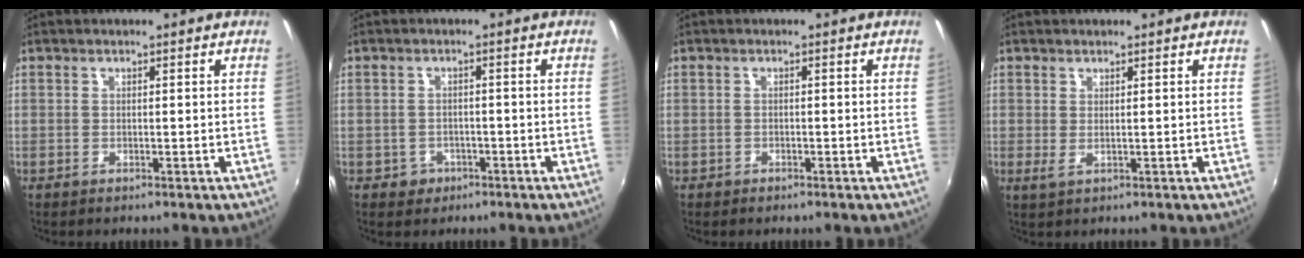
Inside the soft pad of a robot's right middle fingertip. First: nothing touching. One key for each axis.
{"total": 3.6, "fx": -1.7, "fy": 3.1, "fz": 0.7, "tx": -0.024, "ty": 0.002, "tz": -0.022}
{"total": 1.2, "fx": -0.9, "fy": 0.7, "fz": 0.3, "tx": -0.011, "ty": -0.002, "tz": -0.014}
{"total": 1.6, "fx": 0.7, "fy": 0.2, "fz": 1.5, "tx": -0.027, "ty": -0.003, "tz": 0.012}